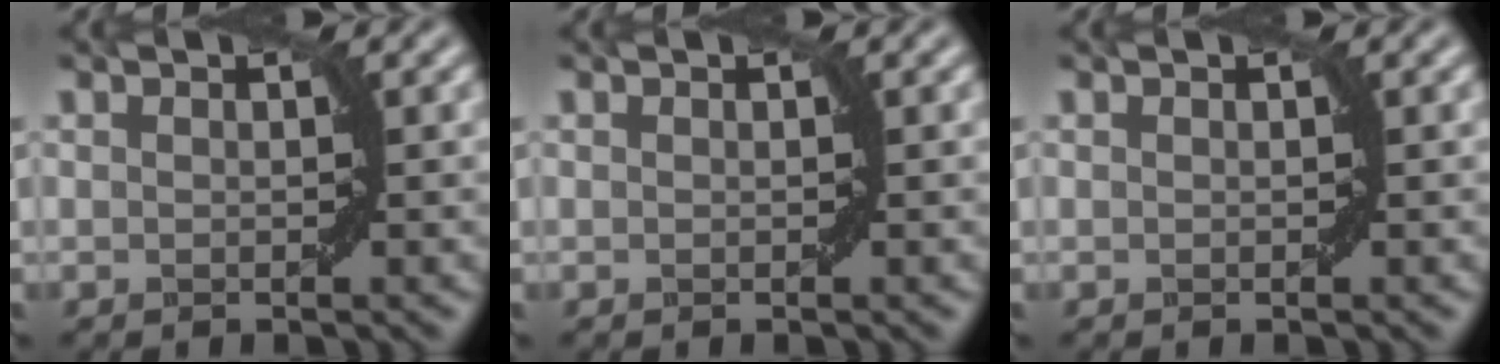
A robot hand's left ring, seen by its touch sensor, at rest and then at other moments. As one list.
[{"total": 0.0}, {"total": 0.0}]